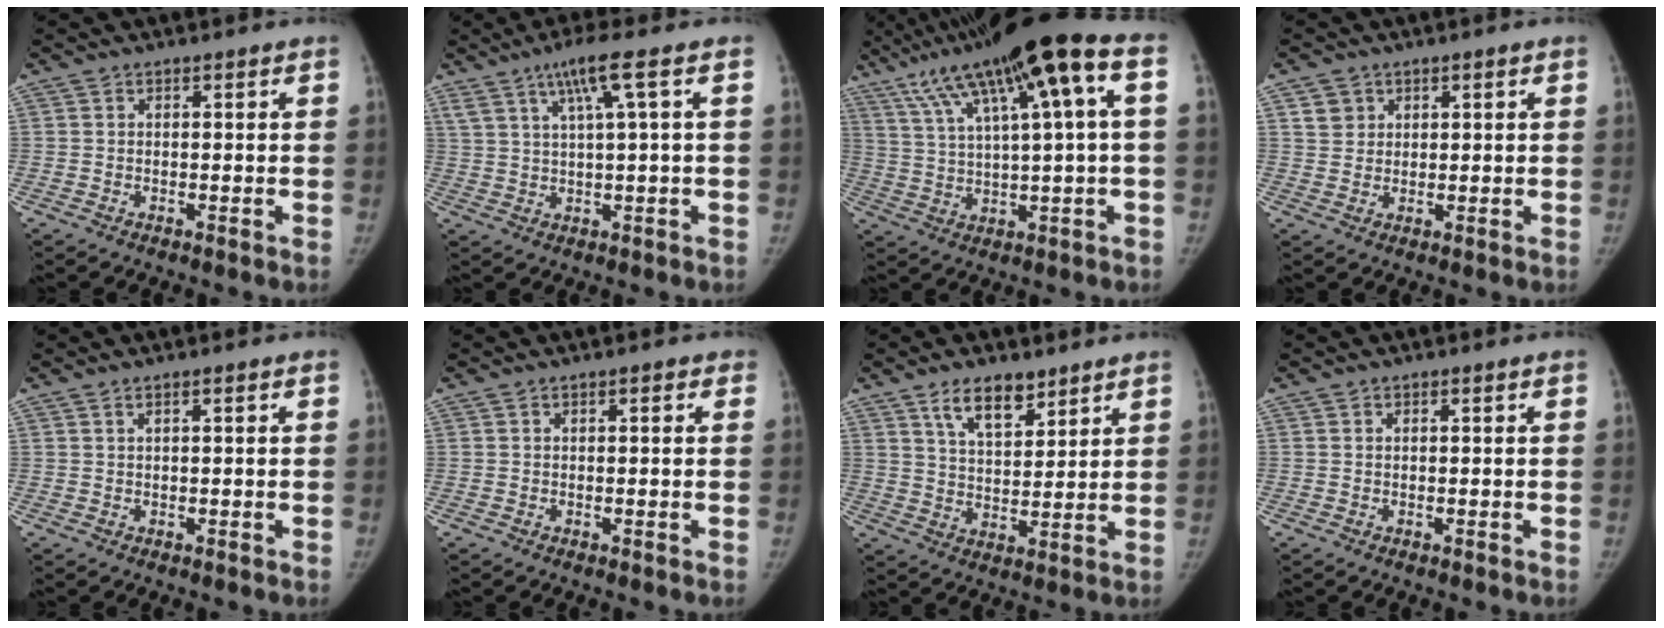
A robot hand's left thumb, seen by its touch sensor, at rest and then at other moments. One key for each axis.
{"total": 6.7, "fx": 3.2, "fy": -0.3, "fz": 5.9, "tx": -0.116, "ty": -0.002, "tz": 0.065}
{"total": 19.4, "fx": 7.9, "fy": 2.8, "fz": 17.5, "tx": -0.302, "ty": 0.023, "tz": 0.136}
{"total": 3.1, "fx": 1.5, "fy": 2.8, "fz": 0.2, "tx": 0.014, "ty": -0.008, "tz": 0.026}
{"total": 0.0}
{"total": 1.3, "fx": 0.5, "fy": 0.6, "fz": 1.1, "tx": -0.008, "ty": 0.003, "tz": 0.003}
{"total": 8.7, "fx": 5.9, "fy": 3.9, "fz": 5.1, "tx": -0.064, "ty": -0.039, "tz": 0.107}
{"total": 0.0}